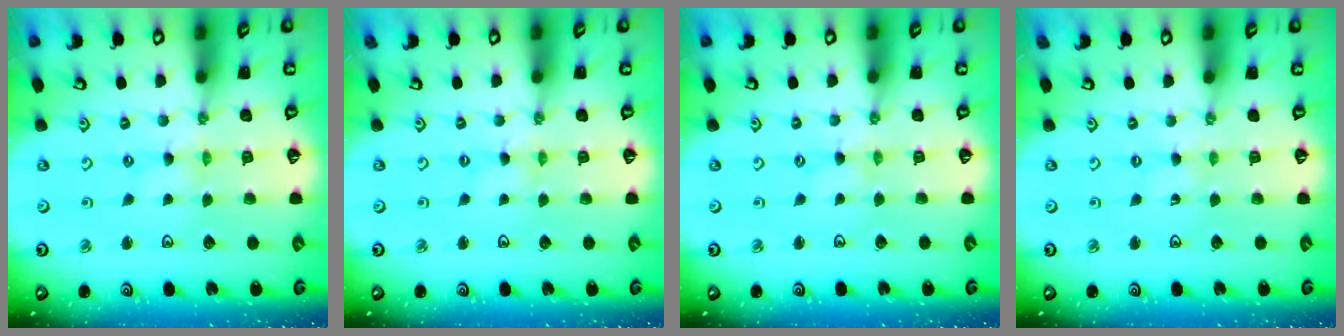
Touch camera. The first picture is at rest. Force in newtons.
{"total": 0.0}
{"total": 0.6, "press": 0.6, "slide": 0.1}
{"total": 0.0}